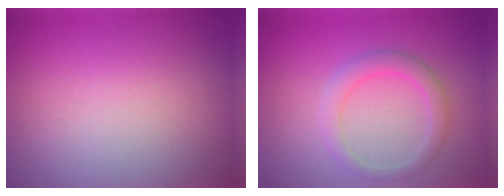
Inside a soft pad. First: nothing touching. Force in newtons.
{"total": 2.4, "press": 2.4, "slide": 0.2}